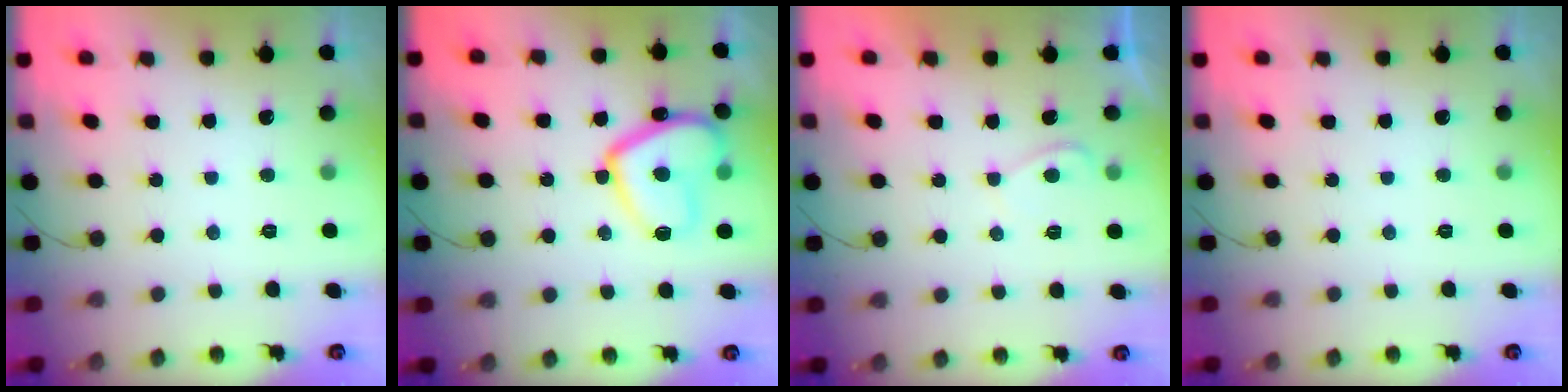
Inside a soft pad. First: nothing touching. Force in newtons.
{"total": 14.7, "press": 14.6, "slide": 1.4}
{"total": 1.0, "press": 0.7, "slide": 0.6}
{"total": 0.0}